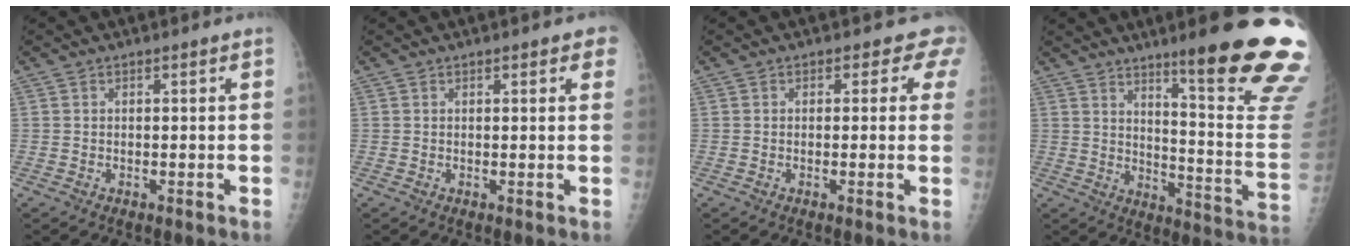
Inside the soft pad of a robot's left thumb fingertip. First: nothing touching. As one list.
[{"total": 2.5, "force": [1.4, 1.1, 1.8], "torque": [-0.005, -0.002, 0.013]}, {"total": 3.3, "force": [2.0, 2.4, 1.1], "torque": [0.021, -0.005, 0.000]}, {"total": 22.1, "force": [14.6, 1.8, 16.5], "torque": [-0.188, -0.096, 0.202]}]